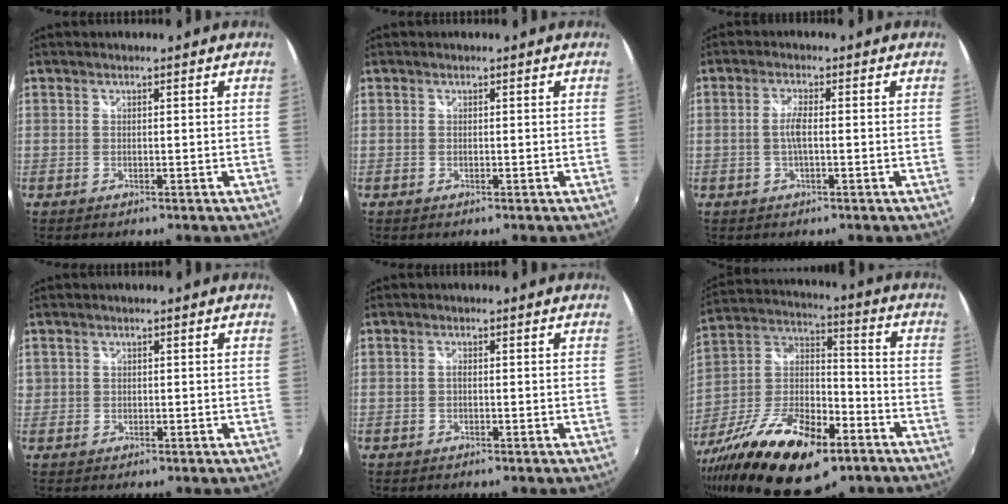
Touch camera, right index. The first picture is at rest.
{"total": 0.0}
{"total": 2.8, "force": [-0.4, 0.3, 2.7], "torque": [-0.055, 0.002, -0.008]}
{"total": 1.2, "force": [0.1, 1.2, 0.0], "torque": [0.002, -0.001, 0.000]}
{"total": 0.5, "force": [-0.2, 0.3, 0.4], "torque": [-0.008, 0.003, -0.005]}
{"total": 26.4, "force": [-14.8, 11.4, 18.7], "torque": [-0.364, -0.028, -0.246]}